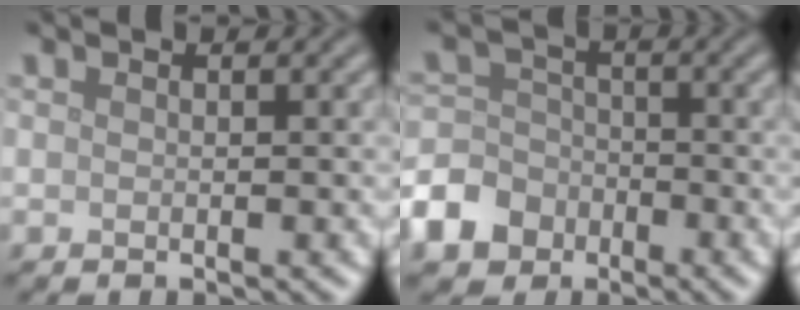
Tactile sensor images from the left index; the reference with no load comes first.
{"total": 6.8, "force": [-3.9, 5.2, 2.0], "torque": [-0.037, -0.012, -0.092]}